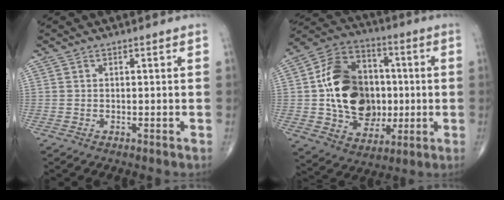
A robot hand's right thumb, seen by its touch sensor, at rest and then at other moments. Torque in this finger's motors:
{"motor_torque": [2.40, 2.57, 1.80, 0.10, 0.13]}